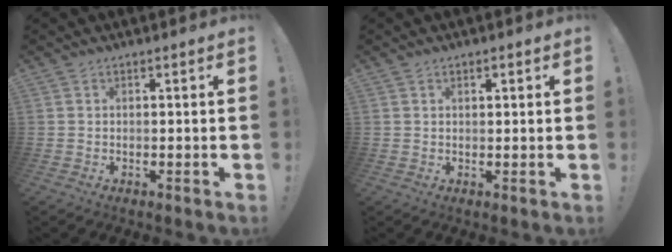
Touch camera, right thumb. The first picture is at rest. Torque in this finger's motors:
{"motor_torque": [0.15, -0.09, -0.10, 0.11, 0.08]}